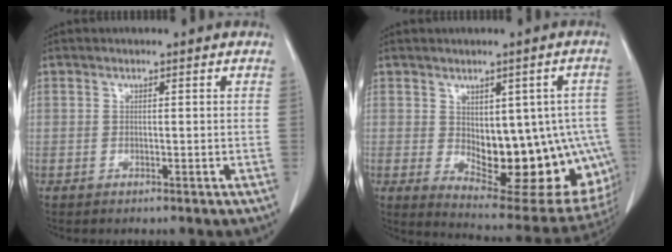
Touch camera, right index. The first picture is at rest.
{"total": 19.0, "force": [-2.4, 9.0, 16.6], "torque": [-0.154, 0.010, 0.001]}